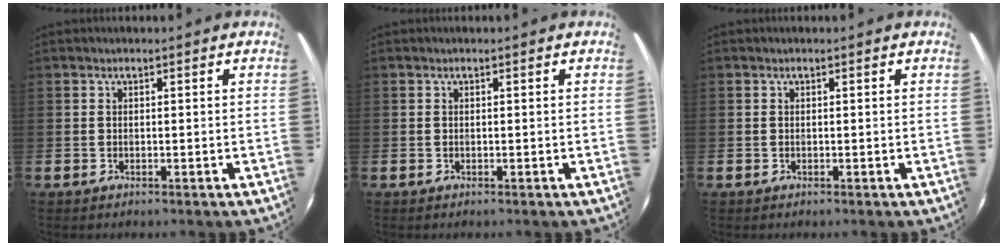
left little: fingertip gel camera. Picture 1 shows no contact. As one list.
[{"total": 0.0}, {"total": 0.0}]